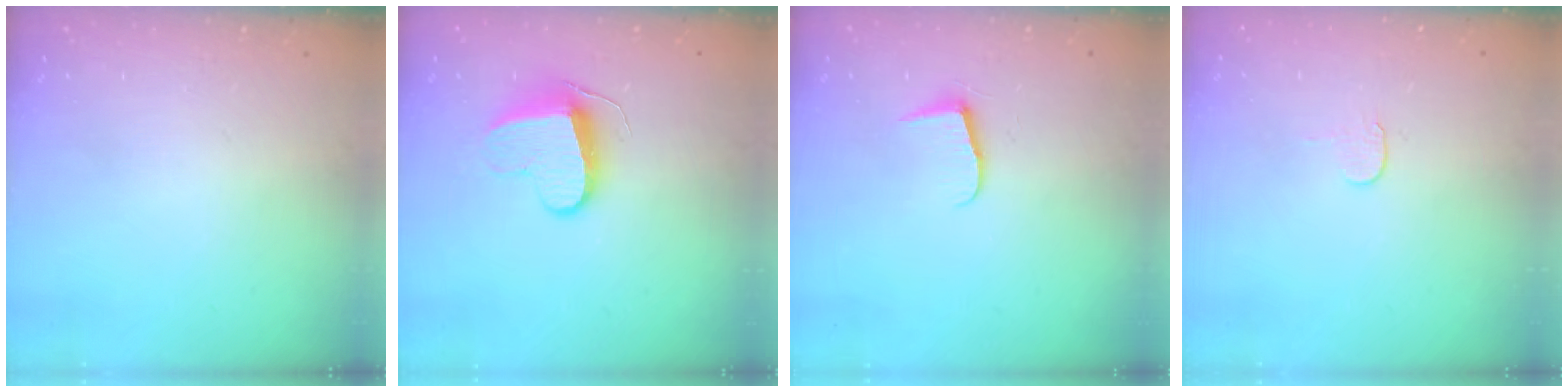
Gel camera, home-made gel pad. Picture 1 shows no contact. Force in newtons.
{"total": 11.2, "press": 11.1, "slide": 0.8}
{"total": 5.9, "press": 5.9, "slide": 0.6}
{"total": 3.9, "press": 3.8, "slide": 0.4}